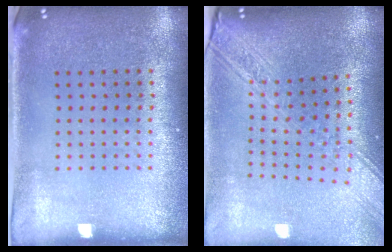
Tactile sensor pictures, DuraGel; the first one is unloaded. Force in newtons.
{"total": 2.7, "press": 2.1, "slide": 1.6}